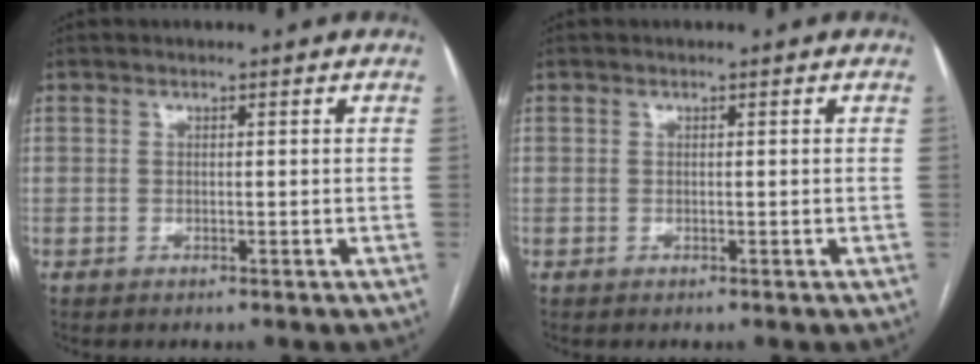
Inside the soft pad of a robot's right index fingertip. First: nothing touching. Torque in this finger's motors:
{"motor_torque": [0.00, 0.00, 0.00, 0.00]}